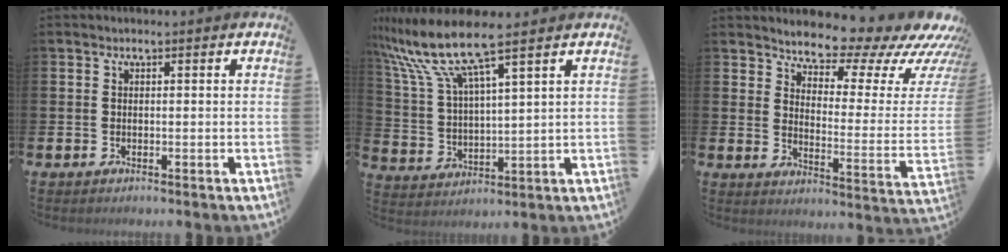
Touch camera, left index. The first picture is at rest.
{"total": 9.2, "force": [7.9, 0.7, 4.8], "torque": [-0.129, -0.037, 0.135]}
{"total": 9.5, "force": [8.9, 2.2, 2.5], "torque": [-0.050, -0.083, 0.142]}